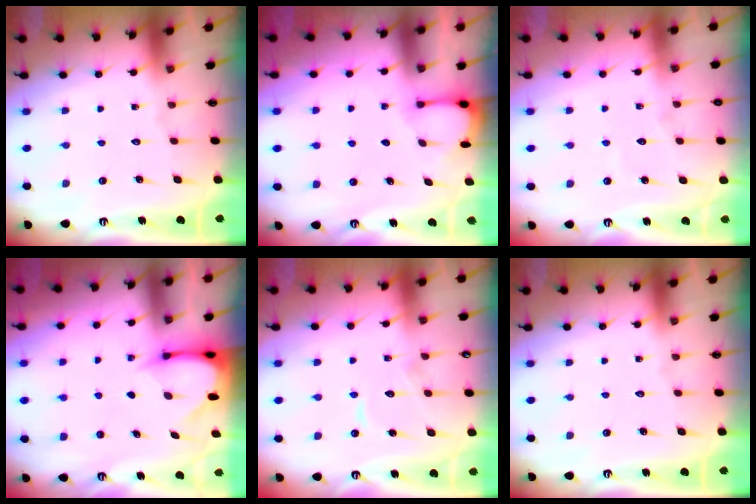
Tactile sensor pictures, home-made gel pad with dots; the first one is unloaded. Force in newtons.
{"total": 2.3, "press": 2.3, "slide": 0.3}
{"total": 4.3, "press": 4.3, "slide": 0.3}
{"total": 3.2, "press": 3.2, "slide": 0.3}
{"total": 6.5, "press": 6.4, "slide": 0.6}
{"total": 0.0}